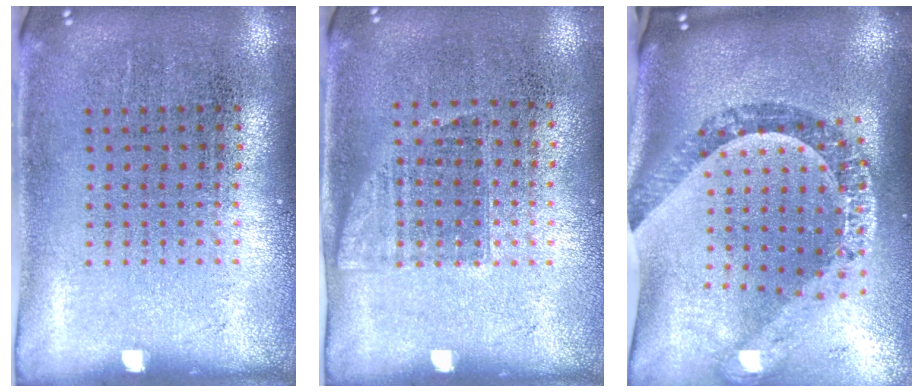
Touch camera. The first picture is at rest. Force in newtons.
{"total": 1.0, "press": 0.8, "slide": 0.5}
{"total": 2.5, "press": 2.1, "slide": 1.3}